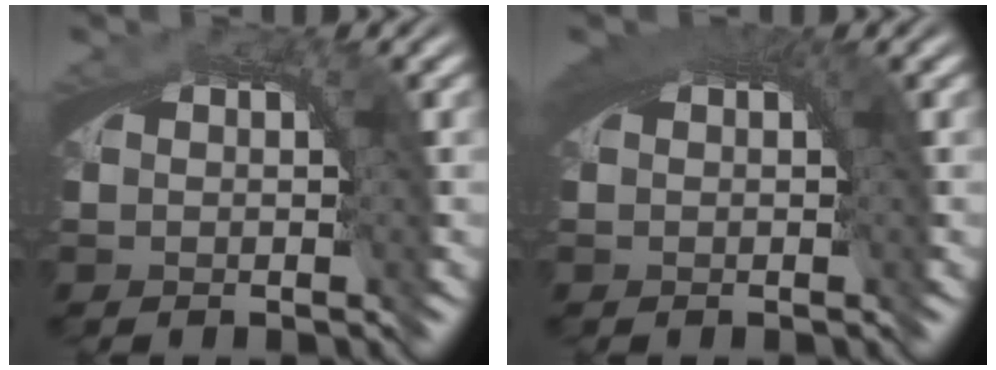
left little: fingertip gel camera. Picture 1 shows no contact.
{"total": 2.4, "force": [0.7, 1.4, 1.9], "torque": [-0.030, -0.003, 0.011]}